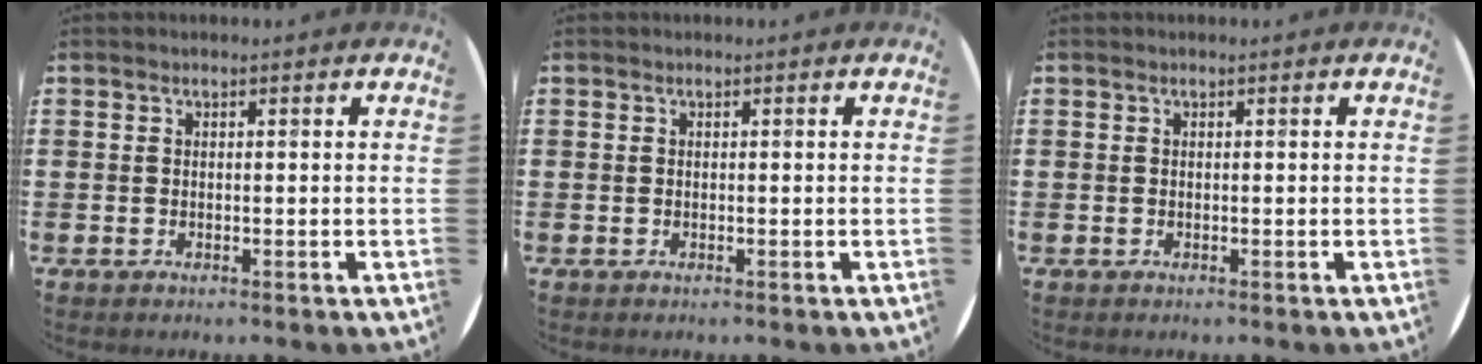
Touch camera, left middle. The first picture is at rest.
{"total": 0.0}
{"total": 0.0}